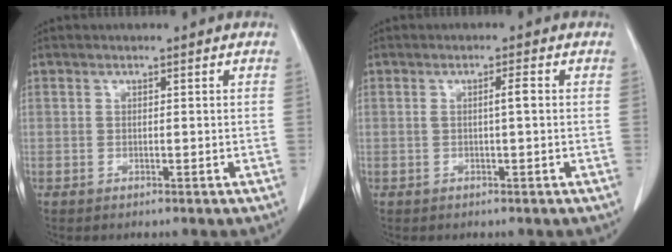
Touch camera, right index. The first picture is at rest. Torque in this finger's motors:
{"motor_torque": [0.41, -0.10, 0.18, 0.05]}